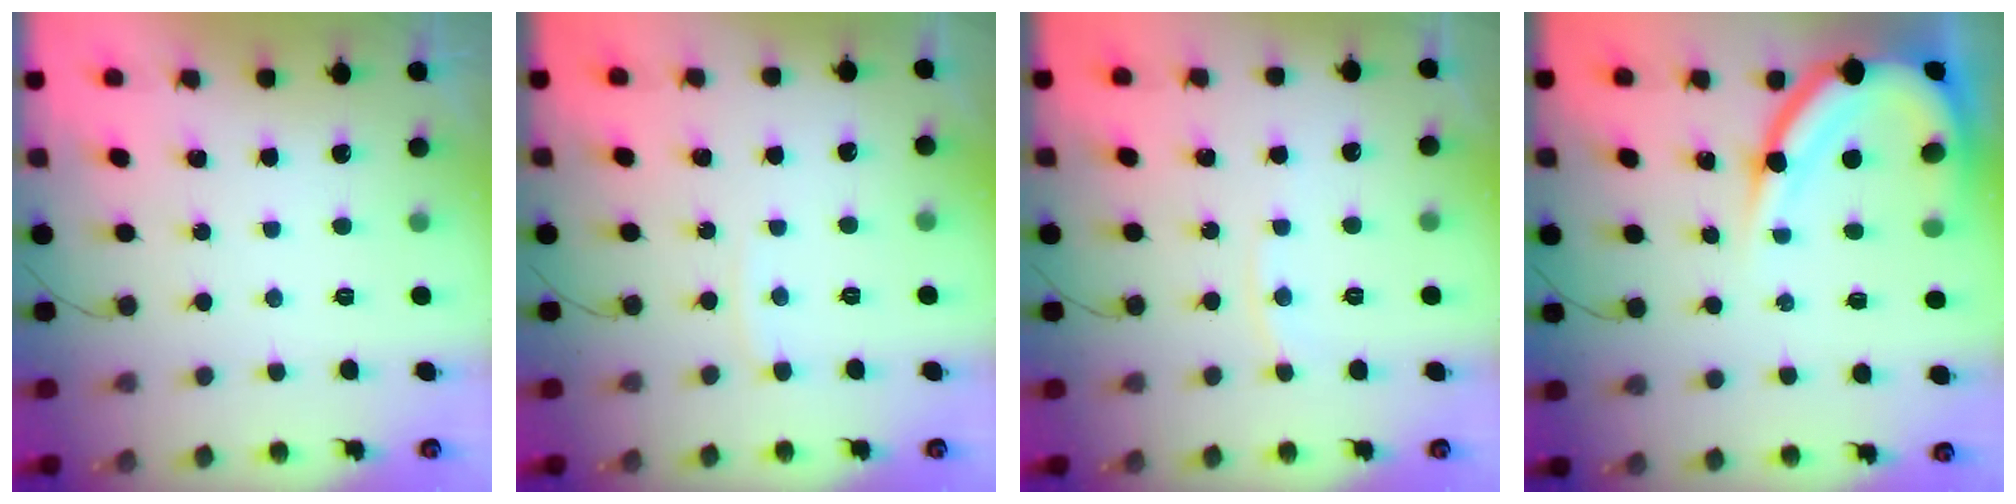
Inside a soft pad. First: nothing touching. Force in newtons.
{"total": 3.3, "press": 3.3, "slide": 0.5}
{"total": 4.5, "press": 4.5, "slide": 0.4}
{"total": 13.8, "press": 13.7, "slide": 1.3}